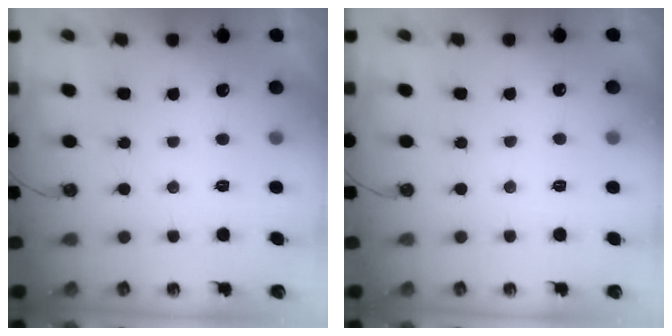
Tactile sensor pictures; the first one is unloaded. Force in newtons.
{"total": 2.8, "press": 2.7, "slide": 0.5}